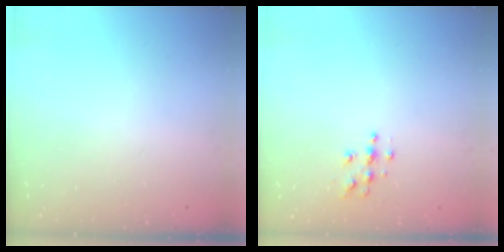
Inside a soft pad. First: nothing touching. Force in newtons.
{"total": 4.9, "press": 4.9, "slide": 0.1}